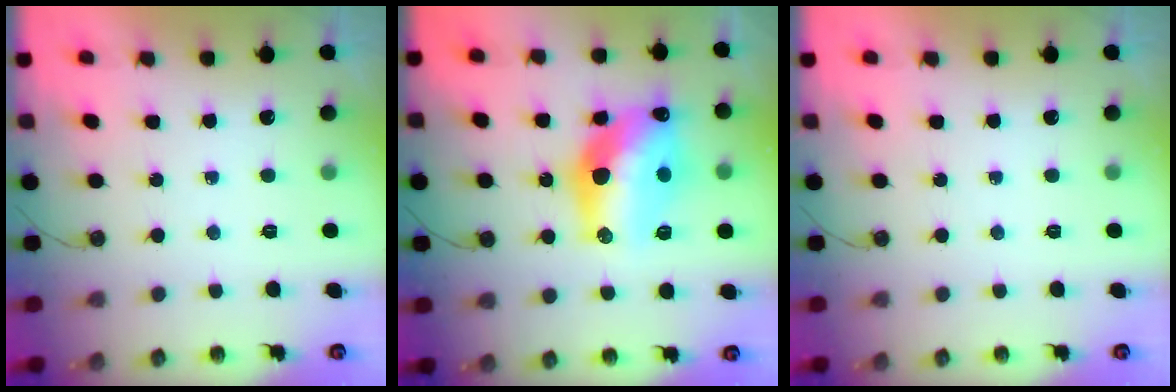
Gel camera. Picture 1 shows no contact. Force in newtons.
{"total": 17.8, "press": 17.2, "slide": 4.4}
{"total": 0.0}